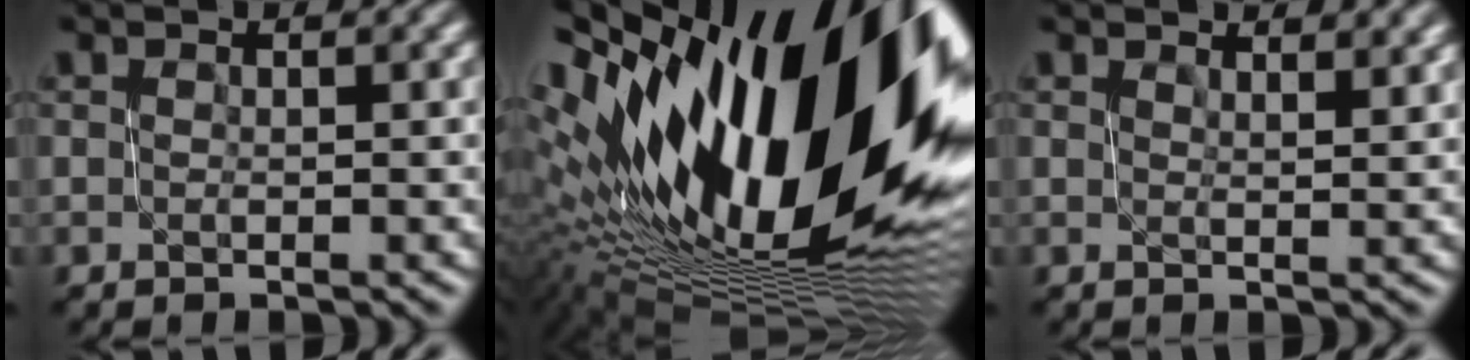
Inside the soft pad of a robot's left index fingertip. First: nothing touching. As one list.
[{"total": 21.2, "force": [5.0, 9.9, 18.0], "torque": [-0.322, 0.020, 0.069]}, {"total": 3.3, "force": [2.6, 1.1, 1.7], "torque": [-0.015, 0.006, 0.033]}]